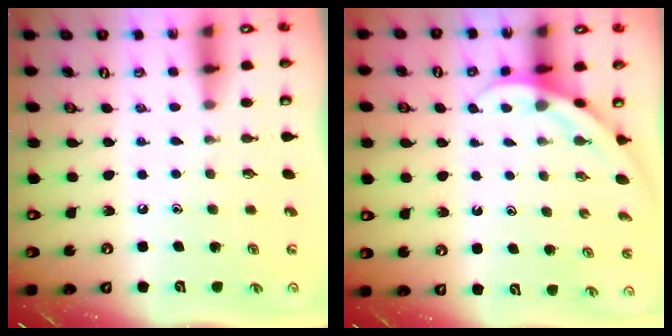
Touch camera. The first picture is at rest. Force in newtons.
{"total": 4.1, "press": 4.1, "slide": 0.3}